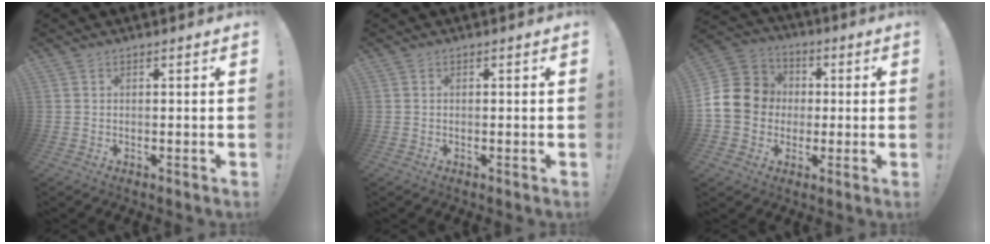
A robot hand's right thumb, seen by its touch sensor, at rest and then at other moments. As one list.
[{"total": 0.0}, {"total": 14.5, "force": [-0.2, 13.1, 6.2], "torque": [-0.112, 0.016, 0.006]}]